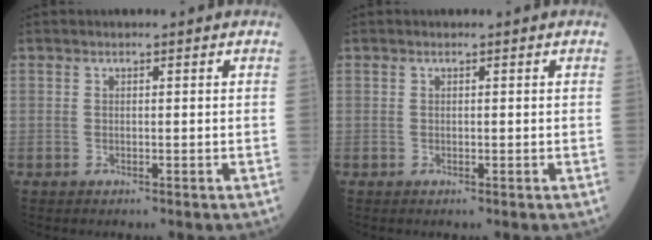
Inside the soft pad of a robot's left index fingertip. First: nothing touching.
{"total": 0.0}